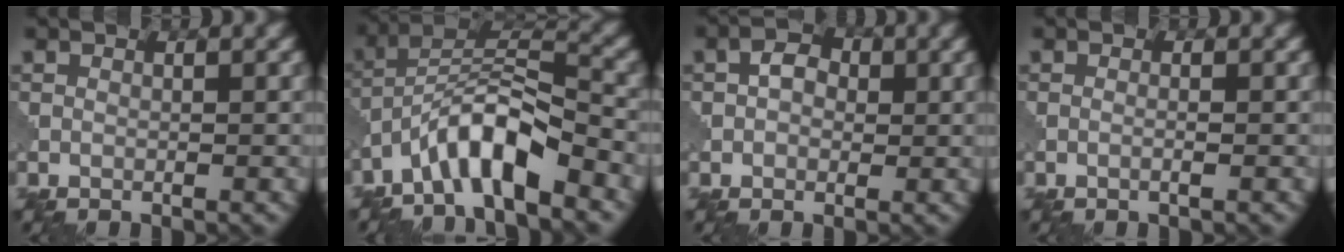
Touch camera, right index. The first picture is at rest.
{"total": 6.8, "force": [-4.5, 1.5, 4.9], "torque": [-0.084, 0.016, -0.091]}
{"total": 2.6, "force": [0.5, 1.9, 1.7], "torque": [-0.030, 0.006, 0.000]}
{"total": 0.8, "force": [-0.1, 0.2, 0.8], "torque": [-0.011, -0.006, -0.010]}